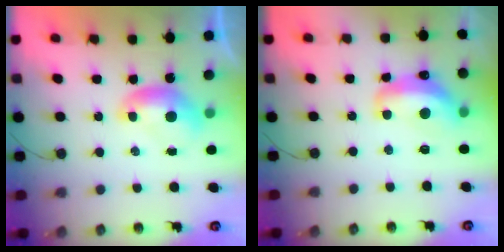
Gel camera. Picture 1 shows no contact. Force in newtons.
{"total": 7.1, "press": 7.0, "slide": 0.7}